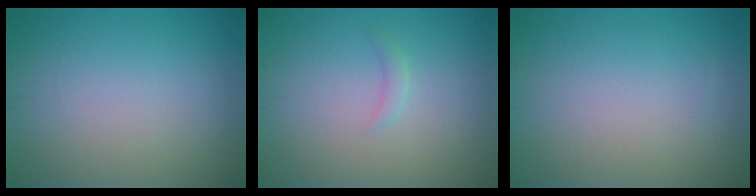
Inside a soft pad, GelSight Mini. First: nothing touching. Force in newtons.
{"total": 0.8, "press": 0.8, "slide": 0.1}
{"total": 0.0}